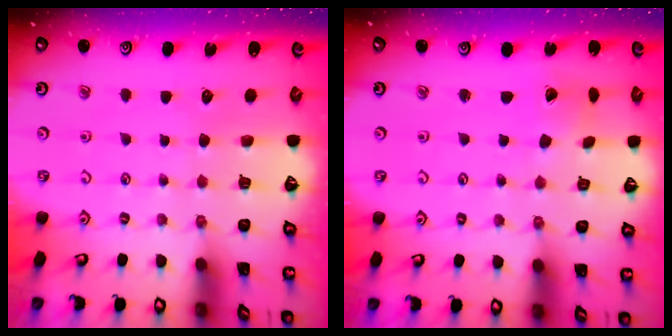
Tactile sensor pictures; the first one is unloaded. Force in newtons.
{"total": 2.9, "press": 2.9, "slide": 0.2}